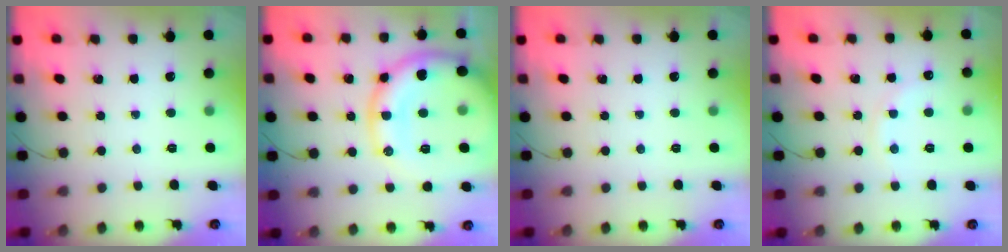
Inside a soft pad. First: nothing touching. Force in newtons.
{"total": 19.2, "press": 19.1, "slide": 1.2}
{"total": 0.0}
{"total": 7.1, "press": 7.0, "slide": 1.4}